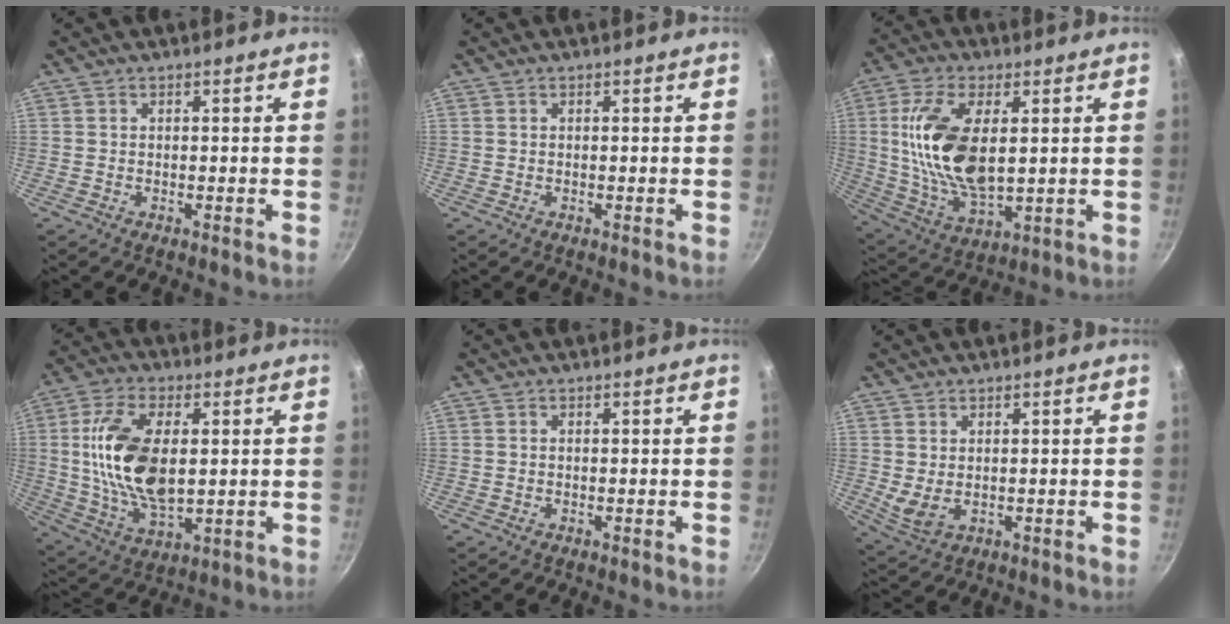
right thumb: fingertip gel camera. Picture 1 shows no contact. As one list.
[{"total": 0.0}, {"total": 17.7, "force": [2.5, 8.7, 15.2], "torque": [-0.301, -0.014, 0.056]}, {"total": 17.5, "force": [1.8, 9.0, 15.0], "torque": [-0.289, -0.010, 0.041]}, {"total": 0.0}, {"total": 4.0, "force": [0.3, 2.4, 3.3], "torque": [-0.069, -0.004, 0.020]}]